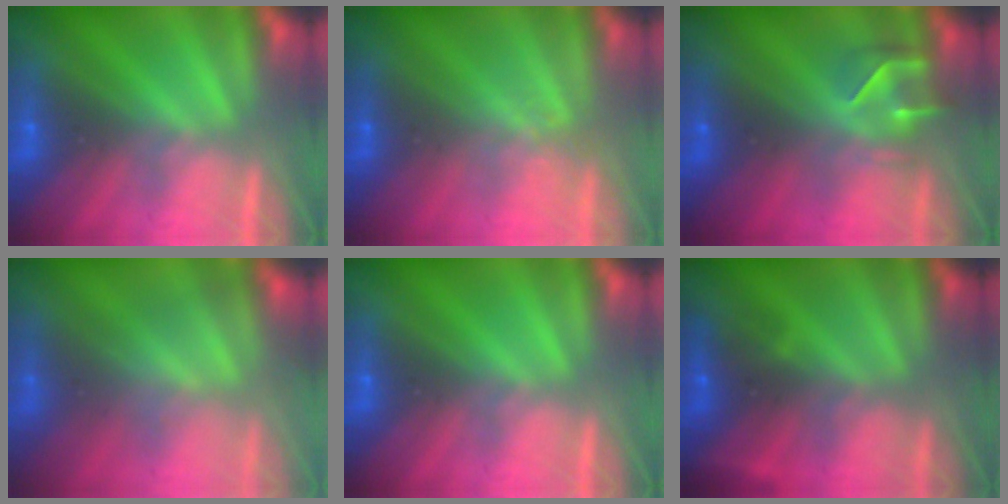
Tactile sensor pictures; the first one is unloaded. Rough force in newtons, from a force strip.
{"total": 1.0}
{"total": 3.3}
{"total": 3.9}
{"total": 0.0}
{"total": 2.7}